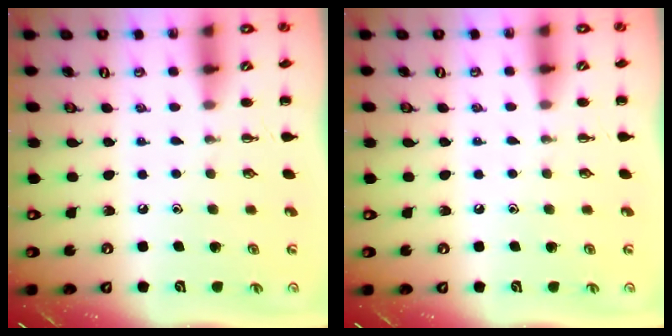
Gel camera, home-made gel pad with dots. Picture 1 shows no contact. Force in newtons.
{"total": 3.6, "press": 3.4, "slide": 1.3}